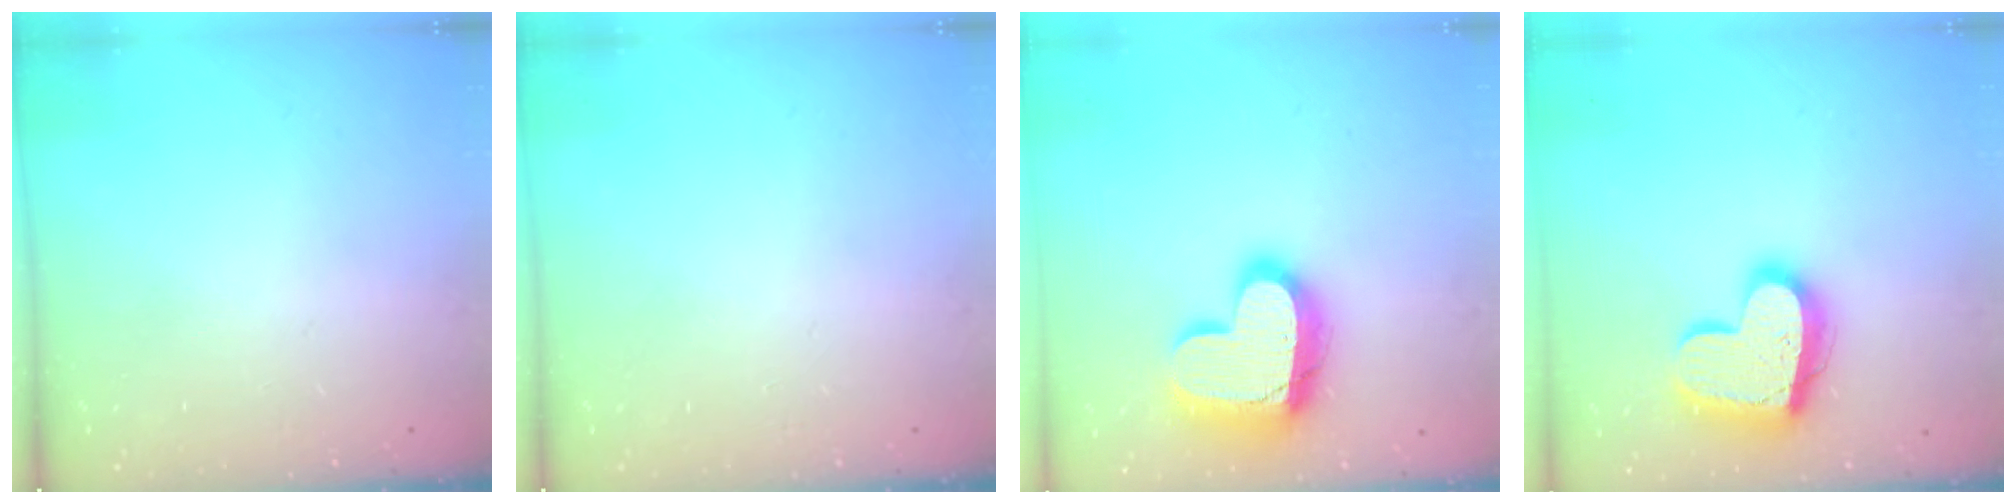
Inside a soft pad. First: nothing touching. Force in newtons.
{"total": 0.0}
{"total": 19.3, "press": 19.2, "slide": 1.6}
{"total": 18.2, "press": 18.2, "slide": 1.6}